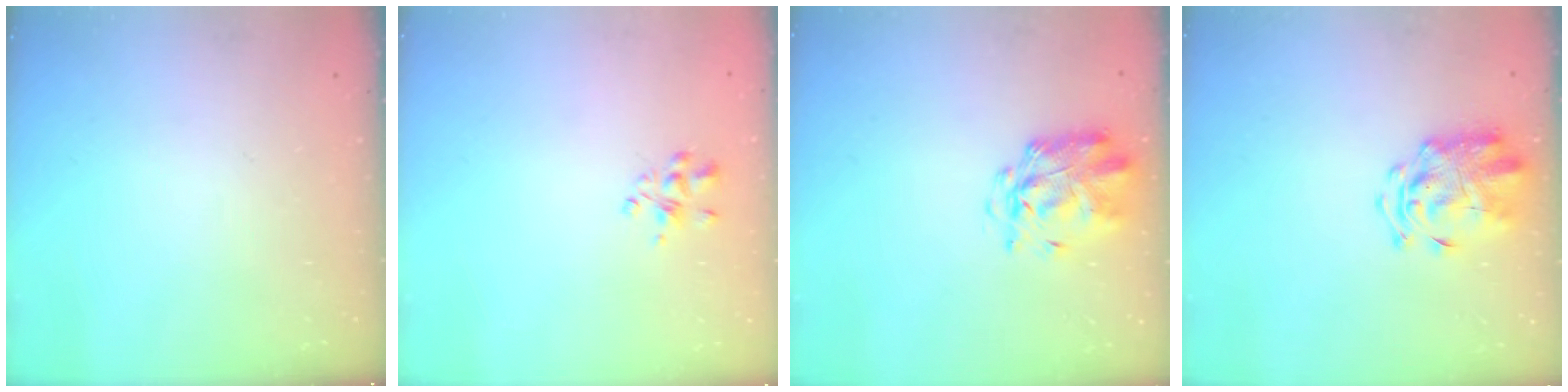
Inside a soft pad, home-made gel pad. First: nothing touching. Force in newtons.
{"total": 3.3, "press": 3.2, "slide": 0.8}
{"total": 2.9, "press": 2.8, "slide": 0.7}
{"total": 3.1, "press": 3.0, "slide": 1.0}